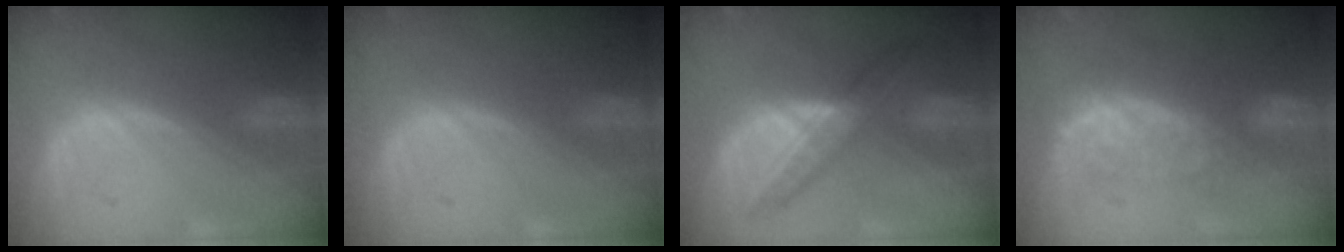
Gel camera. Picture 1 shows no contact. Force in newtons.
{"total": 0.0}
{"total": 6.4, "press": 6.4, "slide": 0.7}
{"total": 8.0, "press": 7.3, "slide": 3.3}